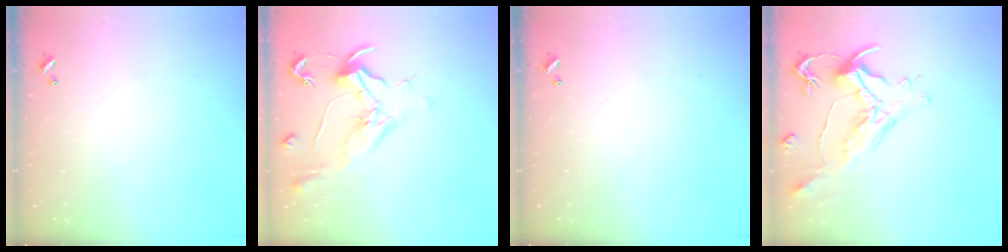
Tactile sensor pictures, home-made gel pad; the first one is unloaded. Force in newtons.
{"total": 1.7, "press": 1.6, "slide": 0.6}
{"total": 0.0}
{"total": 1.8, "press": 1.3, "slide": 1.2}